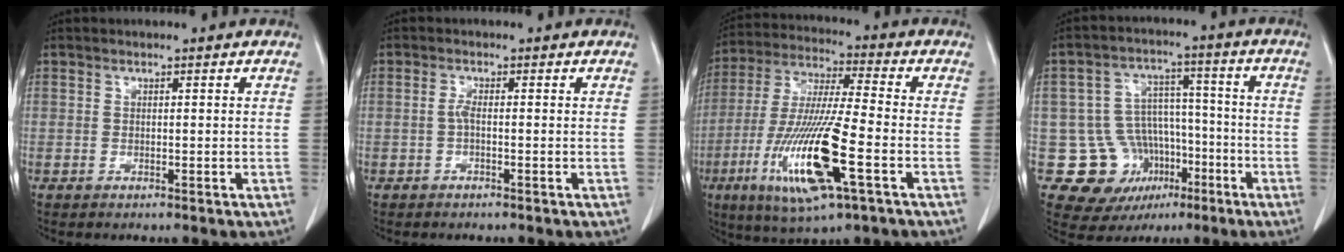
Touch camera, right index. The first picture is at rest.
{"total": 1.5, "force": [-0.2, 0.3, 1.5], "torque": [-0.033, 0.001, -0.006]}
{"total": 17.8, "force": [-6.0, 1.6, 16.8], "torque": [-0.348, -0.029, -0.107]}
{"total": 13.1, "force": [-4.3, 11.8, 3.8], "torque": [-0.071, 0.050, -0.048]}